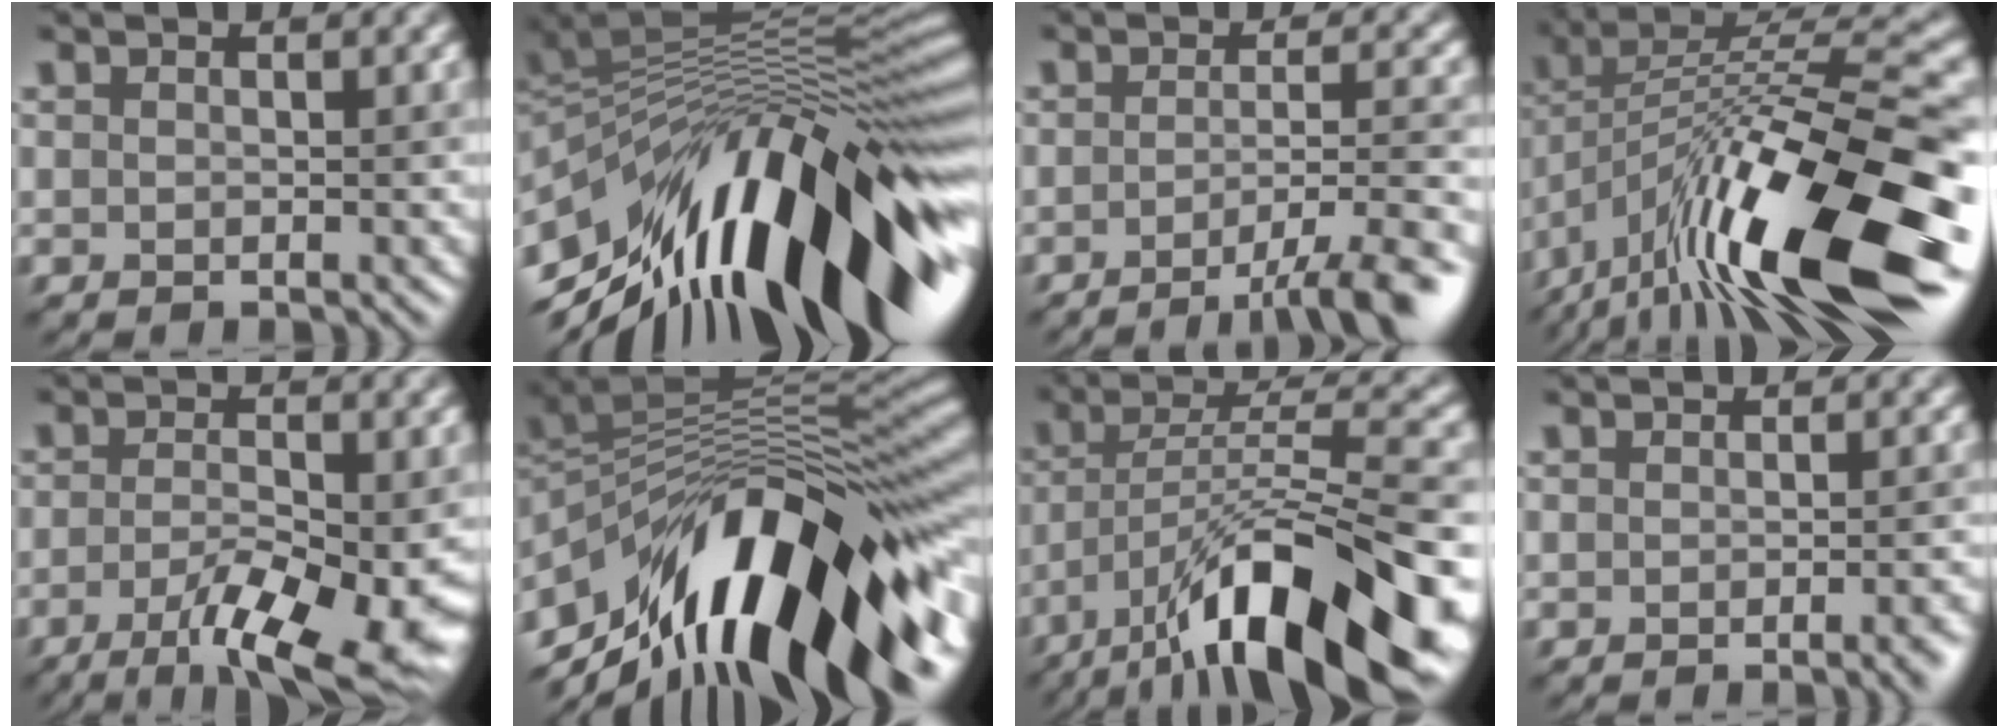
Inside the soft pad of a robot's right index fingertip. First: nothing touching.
{"total": 17.1, "force": [-4.4, 6.6, 15.2], "torque": [-0.238, 0.020, -0.080]}
{"total": 7.4, "force": [-4.3, 1.5, 5.9], "torque": [-0.074, 0.004, -0.062]}
{"total": 17.4, "force": [-7.9, 5.2, 14.6], "torque": [-0.240, 0.027, -0.149]}
{"total": 9.4, "force": [-4.4, 2.4, 8.0], "torque": [-0.133, -0.016, -0.069]}
{"total": 16.9, "force": [-6.1, 6.9, 14.2], "torque": [-0.226, 0.020, -0.113]}
{"total": 16.0, "force": [-8.7, 5.0, 12.5], "torque": [-0.208, 0.006, -0.146]}
{"total": 2.9, "force": [-1.3, 0.8, 2.4], "torque": [-0.016, 0.001, -0.018]}